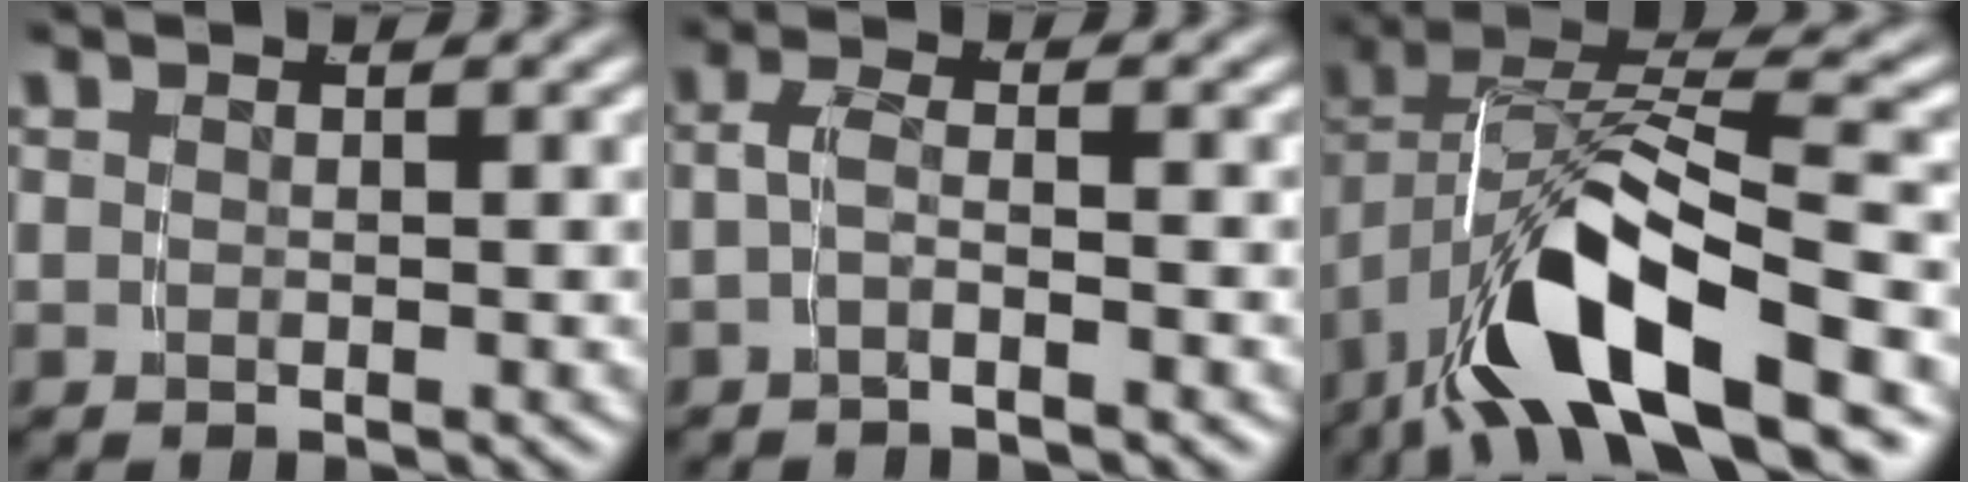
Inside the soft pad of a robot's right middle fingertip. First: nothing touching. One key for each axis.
{"total": 1.9, "fx": -1.1, "fy": -0.1, "fz": 1.5, "tx": -0.035, "ty": -0.006, "tz": -0.019}
{"total": 8.9, "fx": -2.9, "fy": 3.7, "fz": 7.5, "tx": -0.144, "ty": -0.009, "tz": -0.040}